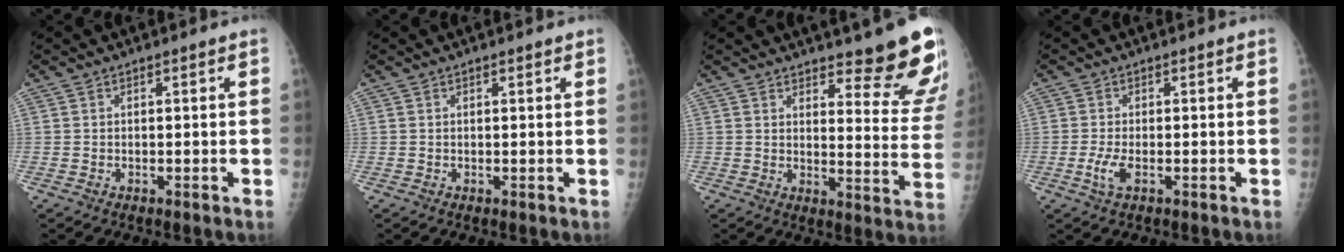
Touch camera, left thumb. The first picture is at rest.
{"total": 0.9, "force": [0.7, 0.3, 0.6], "torque": [-0.009, -0.002, 0.008]}
{"total": 15.1, "force": [11.6, 3.5, 9.0], "torque": [-0.072, -0.095, 0.140]}
{"total": 3.2, "force": [-0.8, 1.1, 2.9], "torque": [-0.070, -0.005, -0.017]}